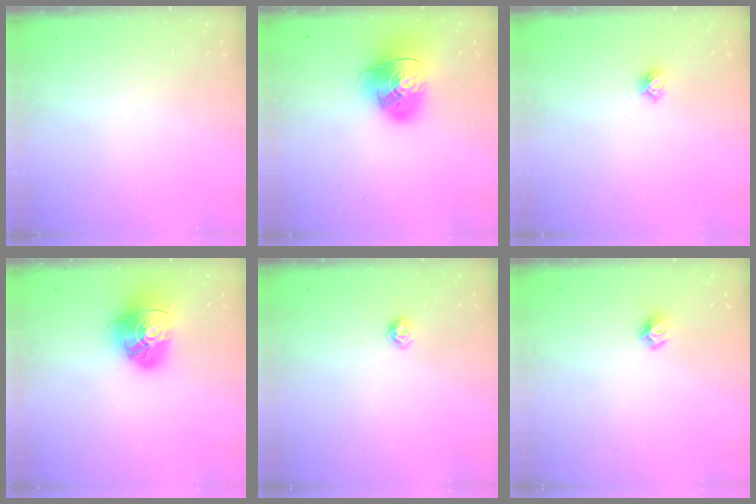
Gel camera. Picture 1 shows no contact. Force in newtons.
{"total": 16.2, "press": 16.0, "slide": 2.4}
{"total": 3.7, "press": 3.6, "slide": 0.4}
{"total": 14.4, "press": 14.3, "slide": 1.8}
{"total": 6.1, "press": 6.0, "slide": 0.9}
{"total": 7.0, "press": 7.0, "slide": 0.7}